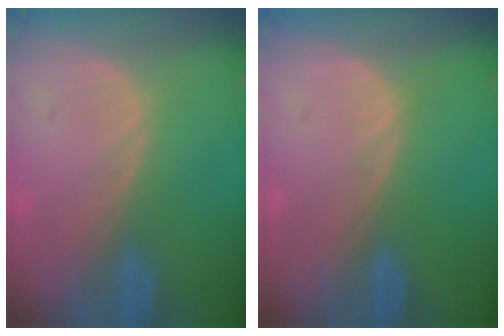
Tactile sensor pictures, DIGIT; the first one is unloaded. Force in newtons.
{"total": 0.0}